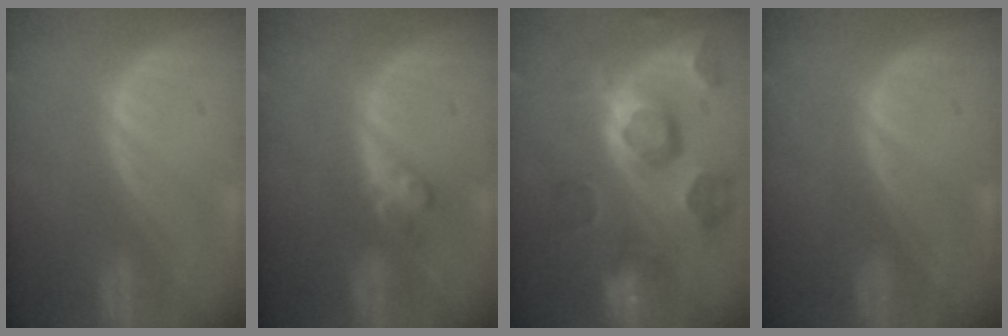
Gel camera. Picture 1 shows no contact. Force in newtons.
{"total": 2.4, "press": 2.4, "slide": 0.2}
{"total": 11.2, "press": 9.9, "slide": 5.3}
{"total": 0.0}